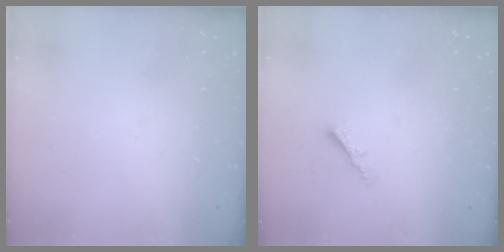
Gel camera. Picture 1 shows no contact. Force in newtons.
{"total": 2.2, "press": 2.2, "slide": 0.4}